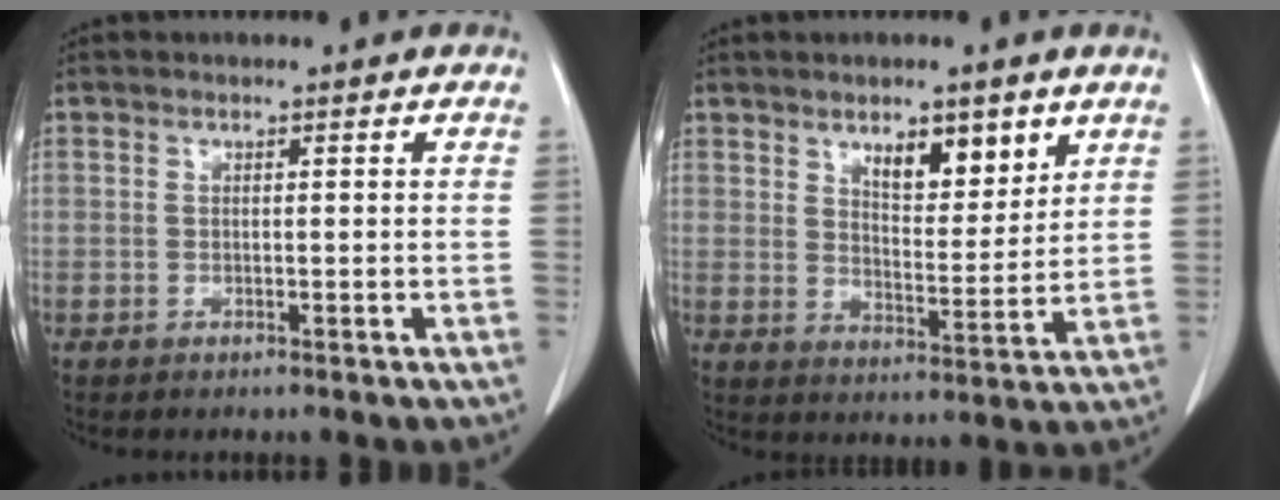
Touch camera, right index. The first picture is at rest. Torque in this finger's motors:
{"motor_torque": [0.62, 0.63, 0.29, 0.07]}